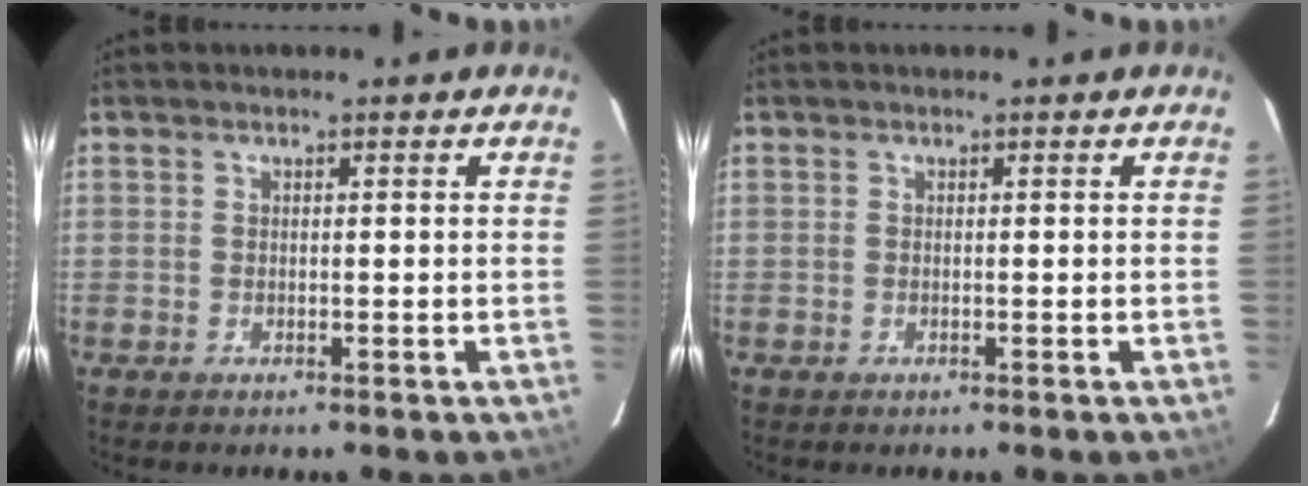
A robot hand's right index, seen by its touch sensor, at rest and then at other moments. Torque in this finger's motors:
{"motor_torque": [0.00, 0.00, 0.02, 0.00]}